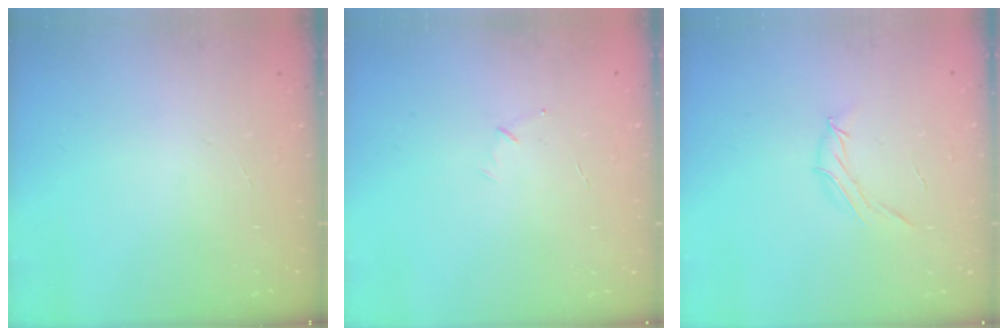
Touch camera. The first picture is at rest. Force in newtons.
{"total": 3.4, "press": 3.3, "slide": 0.9}
{"total": 6.6, "press": 6.6, "slide": 0.9}